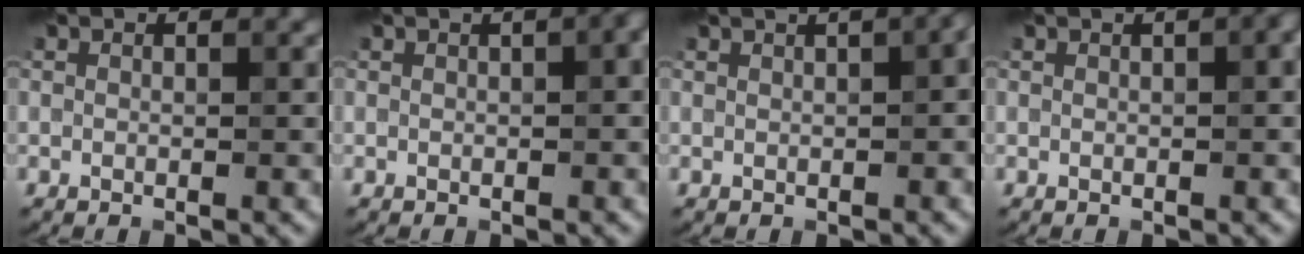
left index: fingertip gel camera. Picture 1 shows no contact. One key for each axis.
{"total": 2.8, "fx": 0.8, "fy": 0.8, "fz": 2.5, "tx": -0.030, "ty": 0.016, "tz": 0.008}
{"total": 5.9, "fx": 2.5, "fy": 2.3, "fz": 4.9, "tx": -0.046, "ty": 0.030, "tz": 0.028}
{"total": 1.9, "fx": 0.5, "fy": 0.4, "fz": 1.8, "tx": -0.019, "ty": 0.013, "tz": 0.006}